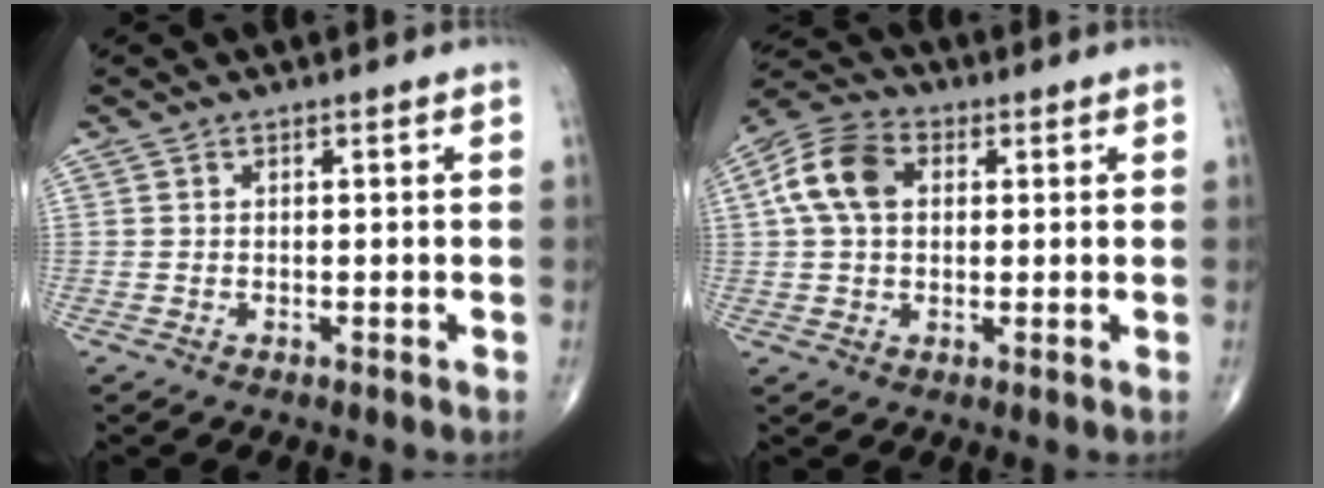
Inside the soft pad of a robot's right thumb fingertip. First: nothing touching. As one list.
[{"total": 10.1, "force": [2.0, 7.0, 7.0], "torque": [-0.135, 0.023, 0.028]}]